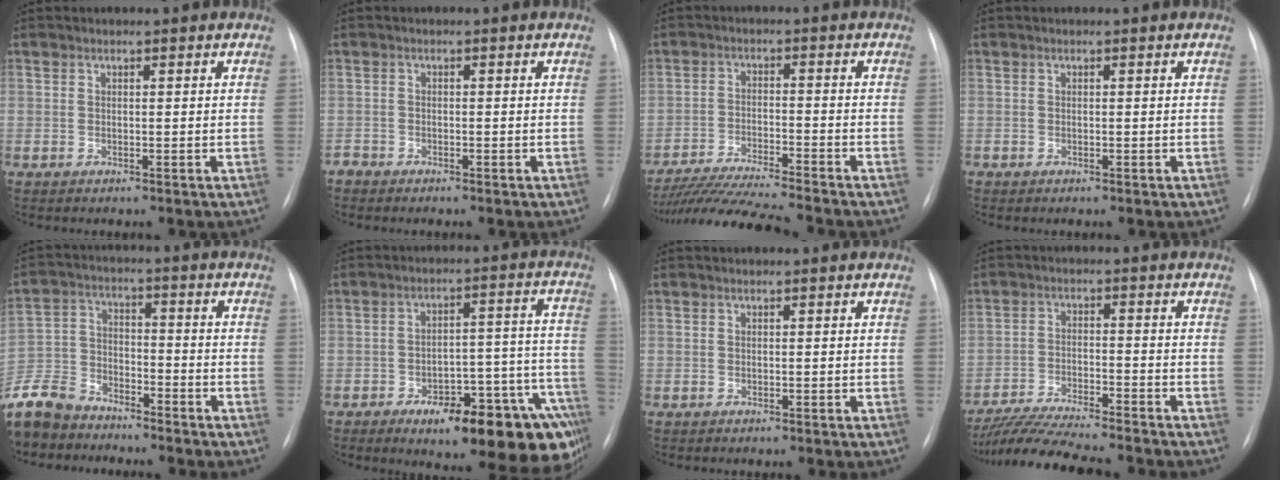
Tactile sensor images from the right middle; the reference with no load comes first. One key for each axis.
{"total": 1.1, "fx": -1.0, "fy": 0.4, "fz": 0.2, "tx": -0.006, "ty": -0.001, "tz": -0.017}
{"total": 13.1, "fx": -11.9, "fy": -0.9, "fz": 5.5, "tx": -0.091, "ty": -0.020, "tz": -0.196}
{"total": 0.0}
{"total": 13.5, "fx": -11.7, "fy": 5.7, "fz": 3.6, "tx": -0.096, "ty": 0.005, "tz": -0.219}
{"total": 21.3, "fx": -13.0, "fy": 6.3, "fz": 15.6, "tx": -0.106, "ty": 0.047, "tz": -0.167}
{"total": 0.0}
{"total": 13.4, "fx": -12.0, "fy": 0.7, "fz": 5.9, "tx": -0.105, "ty": -0.015, "tz": -0.194}